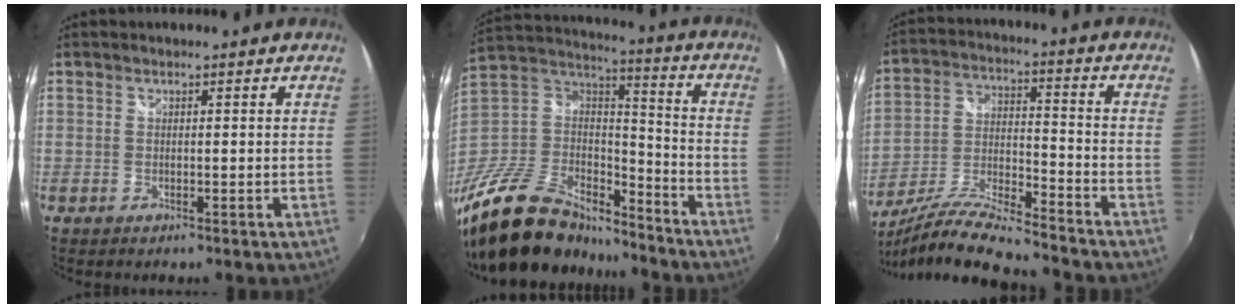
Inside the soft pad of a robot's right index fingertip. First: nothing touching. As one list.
[{"total": 27.3, "force": [-20.8, 12.3, 12.7], "torque": [-0.278, 0.011, -0.346]}, {"total": 10.8, "force": [-10.0, -0.5, 4.2], "torque": [-0.088, -0.007, -0.192]}]